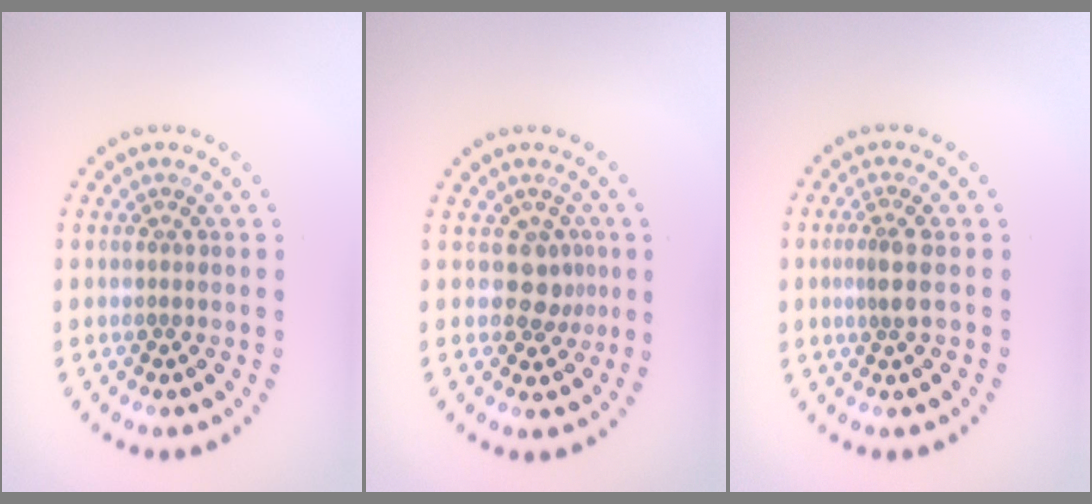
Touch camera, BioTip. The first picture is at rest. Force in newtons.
{"total": 2.2, "press": 1.8, "slide": 1.2}
{"total": 1.9, "press": 1.4, "slide": 1.3}